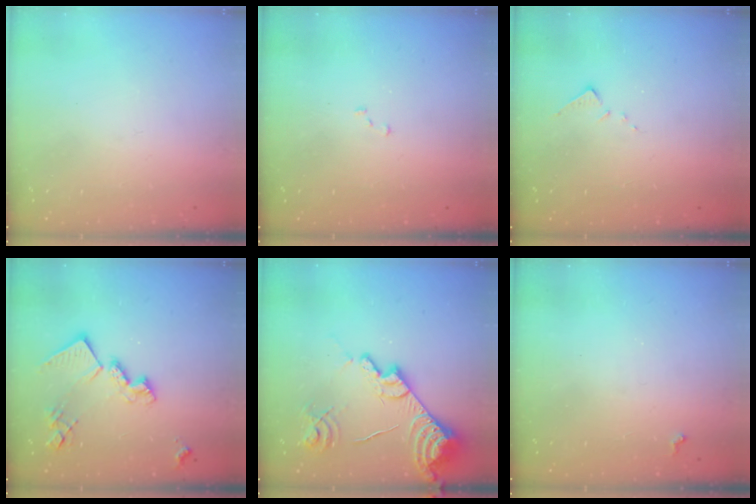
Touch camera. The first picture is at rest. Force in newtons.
{"total": 6.7, "press": 6.6, "slide": 0.8}
{"total": 6.8, "press": 6.8, "slide": 0.5}
{"total": 17.1, "press": 17.1, "slide": 1.1}
{"total": 17.1, "press": 17.0, "slide": 1.8}
{"total": 0.8, "press": 0.8, "slide": 0.3}